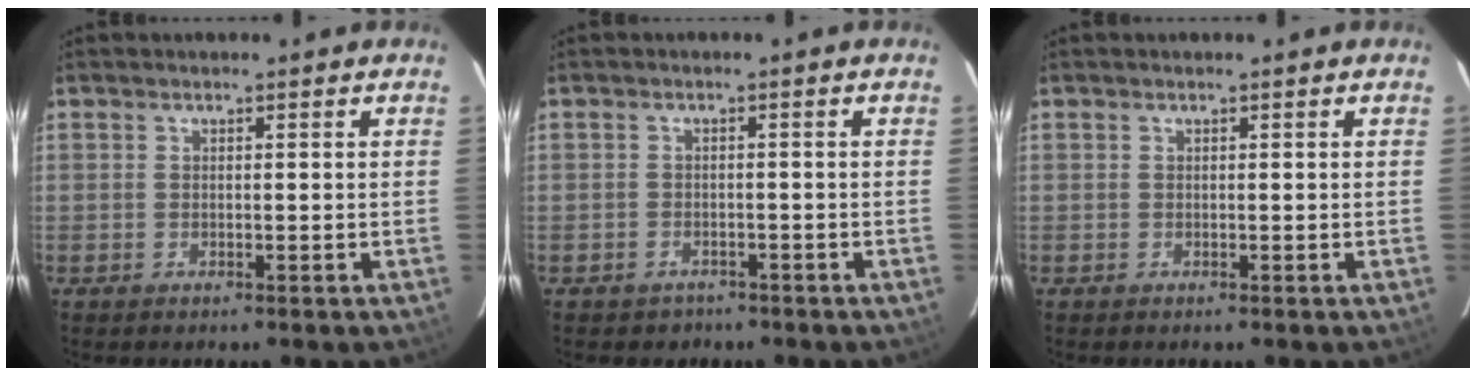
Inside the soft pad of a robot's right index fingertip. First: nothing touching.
{"total": 3.2, "force": [-2.2, 2.3, 0.2], "torque": [-0.013, 0.004, -0.028]}
{"total": 0.0}